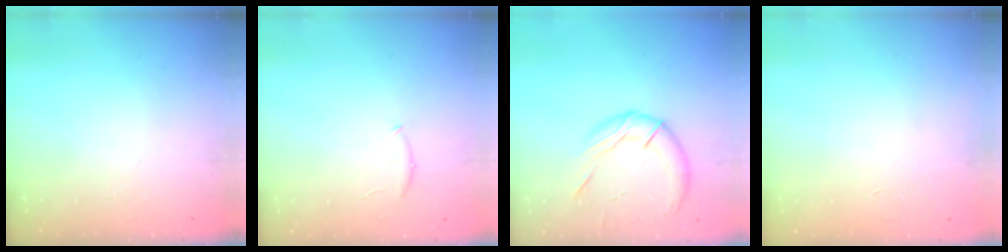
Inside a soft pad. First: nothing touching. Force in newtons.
{"total": 6.1, "press": 6.0, "slide": 1.1}
{"total": 12.1, "press": 12.0, "slide": 1.1}
{"total": 0.6, "press": 0.5, "slide": 0.2}